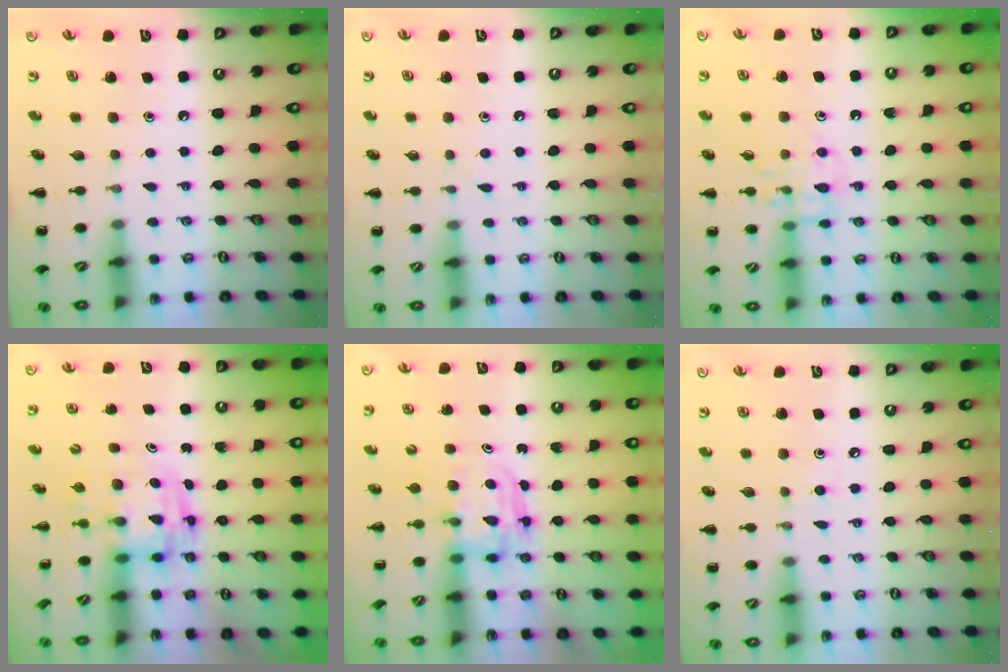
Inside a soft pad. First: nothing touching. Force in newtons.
{"total": 2.8, "press": 2.6, "slide": 1.0}
{"total": 10.6, "press": 10.5, "slide": 0.7}
{"total": 3.0, "press": 3.0, "slide": 0.5}
{"total": 3.6, "press": 3.6, "slide": 0.2}
{"total": 2.5, "press": 2.3, "slide": 0.9}